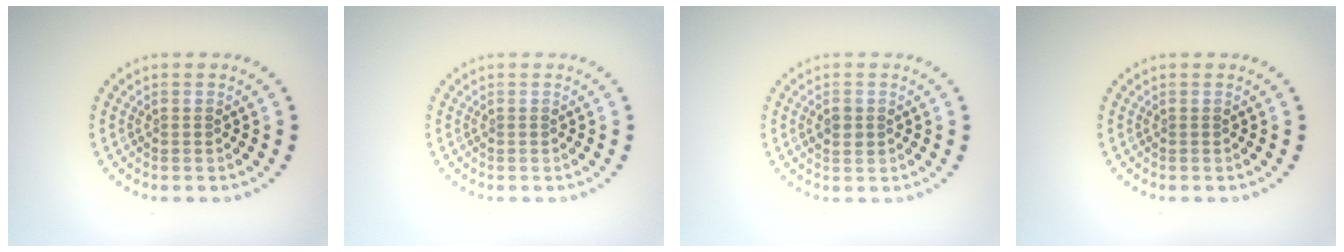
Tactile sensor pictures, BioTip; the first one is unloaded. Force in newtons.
{"total": 0.0}
{"total": 1.1, "press": 1.1, "slide": 0.1}
{"total": 0.0}